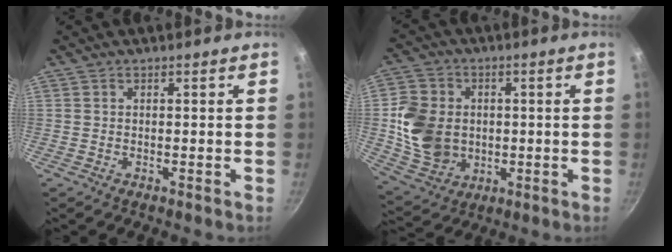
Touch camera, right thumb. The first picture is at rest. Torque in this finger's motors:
{"motor_torque": [0.18, 0.19, 1.12, -0.07, 0.14]}